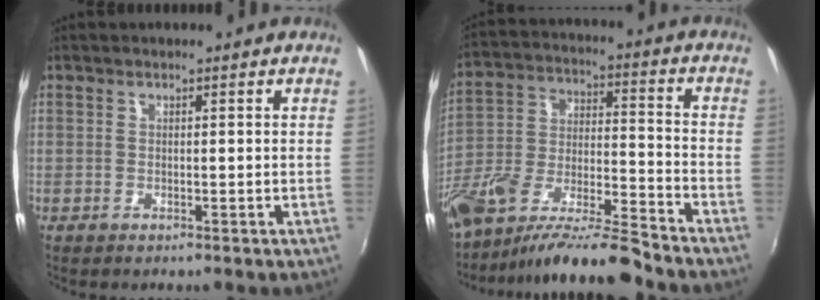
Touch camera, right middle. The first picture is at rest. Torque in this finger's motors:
{"motor_torque": [1.07, -1.07, 0.62, 0.21]}